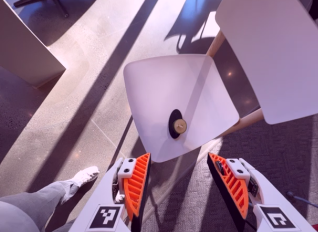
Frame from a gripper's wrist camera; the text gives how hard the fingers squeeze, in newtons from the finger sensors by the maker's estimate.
{"total": 0.0}